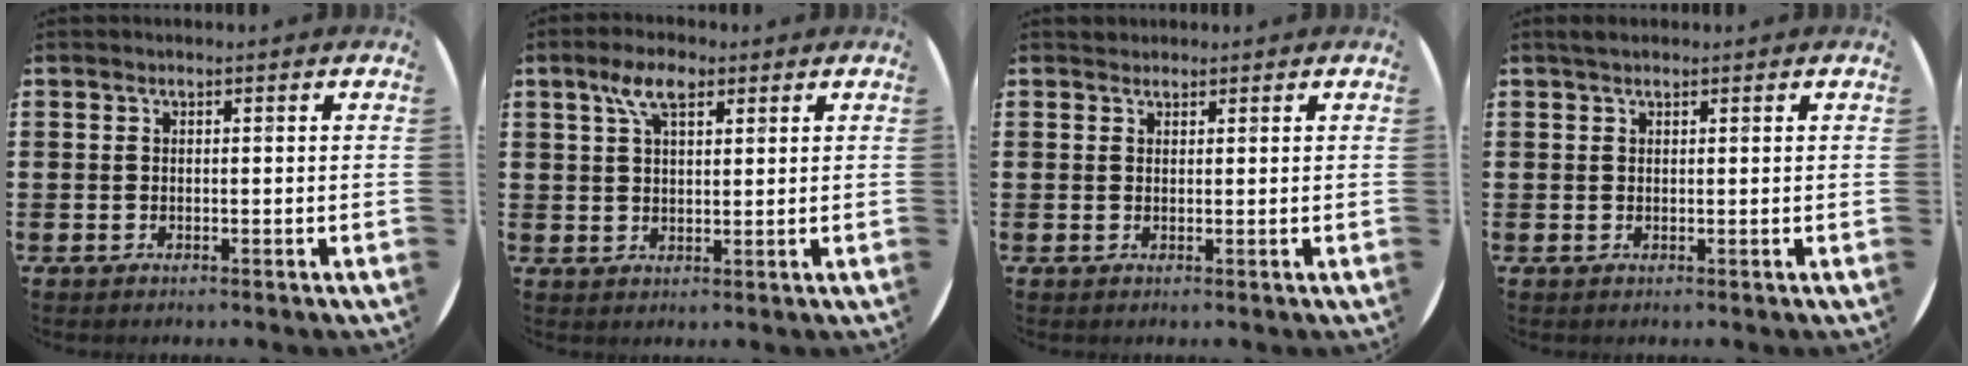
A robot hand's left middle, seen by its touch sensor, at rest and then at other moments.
{"total": 5.5, "force": [3.3, 2.4, 3.7], "torque": [-0.074, 0.006, 0.057]}
{"total": 0.9, "force": [0.9, 0.3, -0.1], "torque": [0.008, -0.001, 0.016]}
{"total": 1.1, "force": [0.9, 0.4, 0.5], "torque": [-0.012, 0.003, 0.017]}